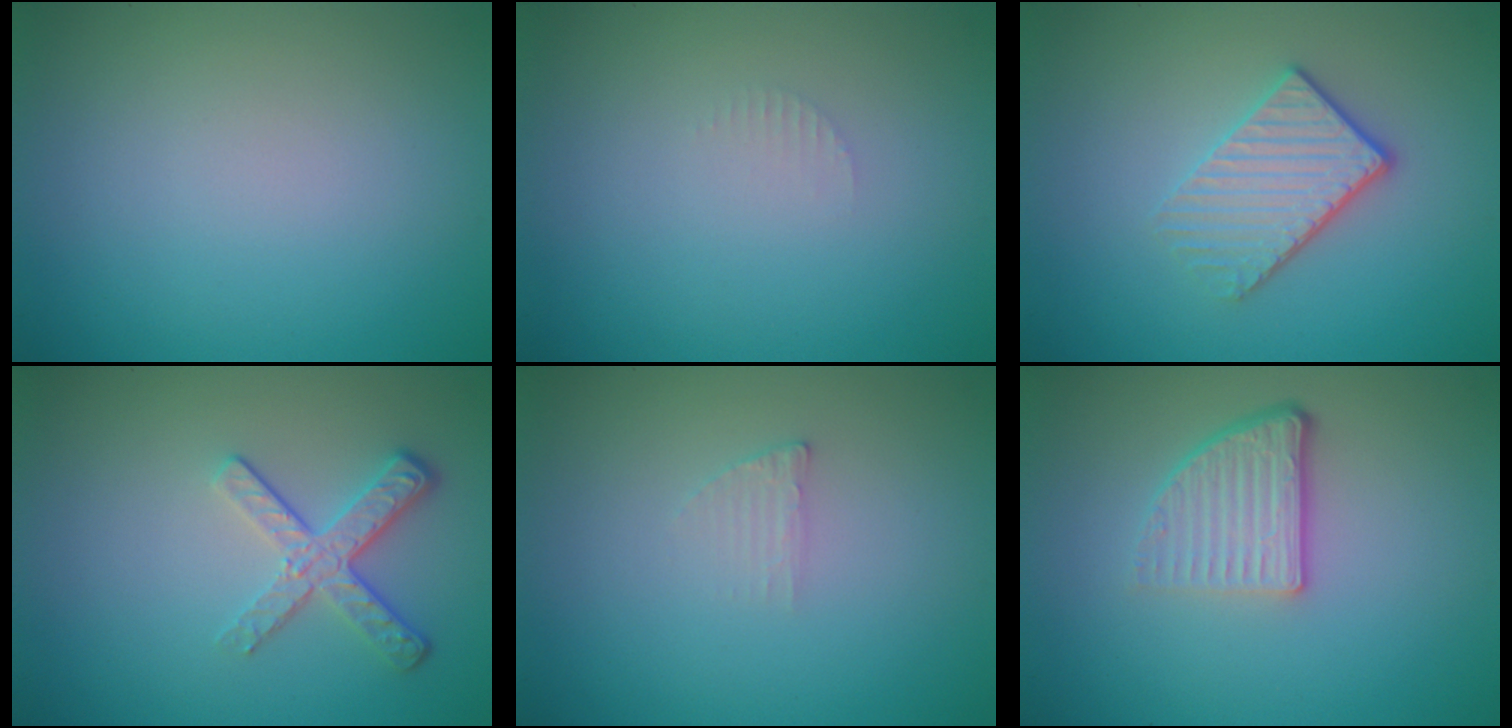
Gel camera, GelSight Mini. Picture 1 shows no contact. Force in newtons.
{"total": 0.7, "press": 0.6, "slide": 0.1}
{"total": 3.8, "press": 3.1, "slide": 2.1}
{"total": 3.4, "press": 2.6, "slide": 2.2}
{"total": 1.0, "press": 1.0, "slide": 0.2}
{"total": 3.9, "press": 2.5, "slide": 3.0}